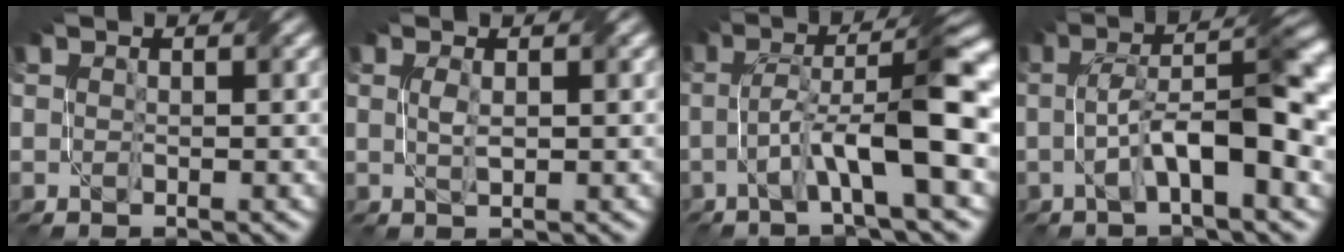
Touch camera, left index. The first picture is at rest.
{"total": 1.1, "force": [0.3, 0.2, 1.1], "torque": [-0.024, 0.002, 0.007]}
{"total": 9.0, "force": [-1.2, 1.4, 8.8], "torque": [-0.148, 0.020, -0.029]}
{"total": 8.5, "force": [-1.0, 2.1, 8.2], "torque": [-0.128, 0.019, -0.020]}